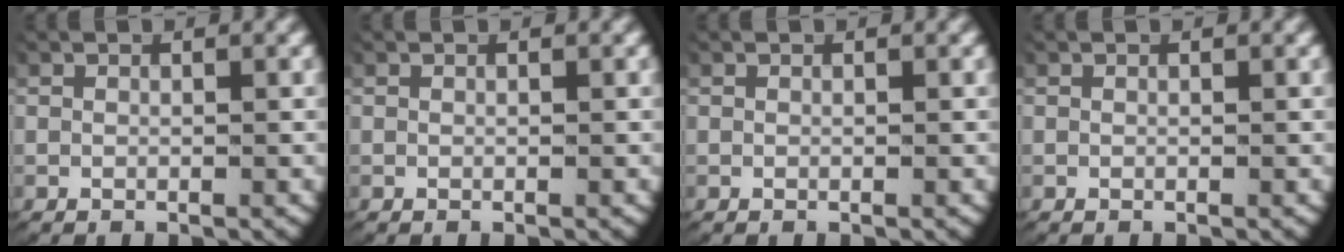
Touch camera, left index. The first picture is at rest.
{"total": 0.0}
{"total": 0.0}
{"total": 0.0}